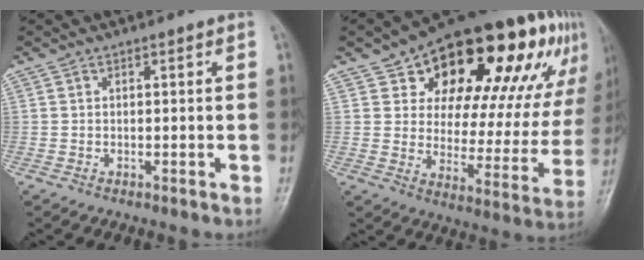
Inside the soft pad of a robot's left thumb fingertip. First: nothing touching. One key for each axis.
{"total": 29.8, "fx": 15.0, "fy": 15.1, "fz": 20.8, "tx": -0.249, "ty": 0.001, "tz": 0.219}